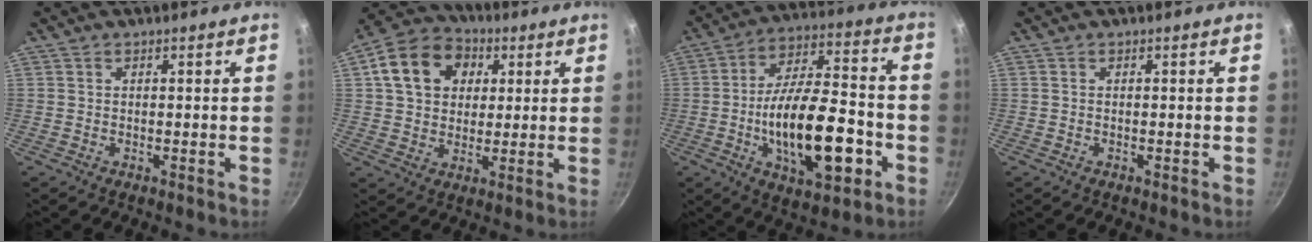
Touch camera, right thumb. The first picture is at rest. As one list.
[{"total": 14.5, "force": [4.1, 11.4, 8.0], "torque": [-0.119, 0.018, 0.055]}, {"total": 21.3, "force": [-5.7, 9.2, 18.4], "torque": [-0.282, 0.040, -0.088]}, {"total": 0.0}]